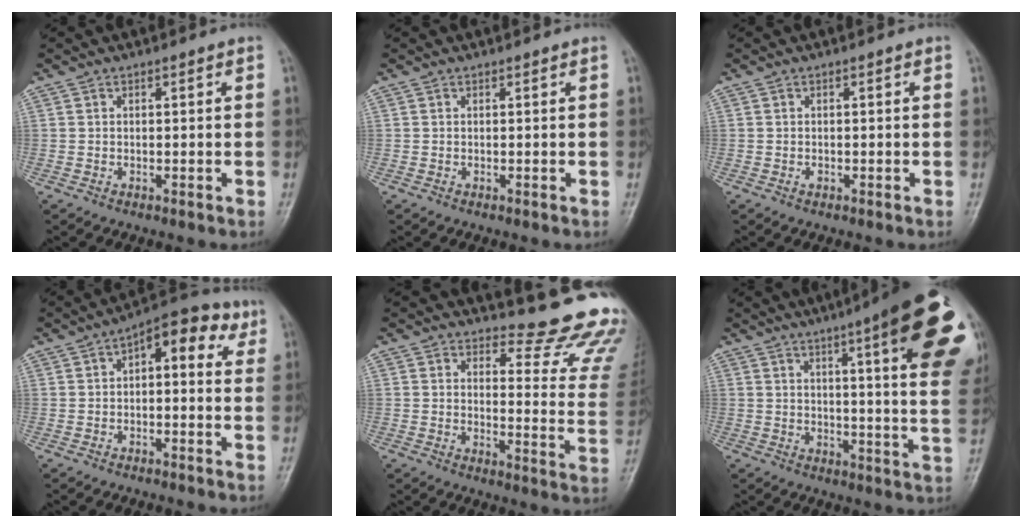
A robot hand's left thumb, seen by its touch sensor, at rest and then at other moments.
{"total": 0.0}
{"total": 0.7, "force": [-0.4, 0.4, 0.5], "torque": [-0.007, 0.009, -0.008]}
{"total": 9.5, "force": [2.9, 4.8, 7.6], "torque": [-0.072, 0.028, 0.026]}
{"total": 16.0, "force": [15.1, 3.2, 4.1], "torque": [-0.002, -0.172, 0.153]}
{"total": 22.9, "force": [9.7, 4.1, 20.3], "torque": [-0.212, -0.020, 0.114]}